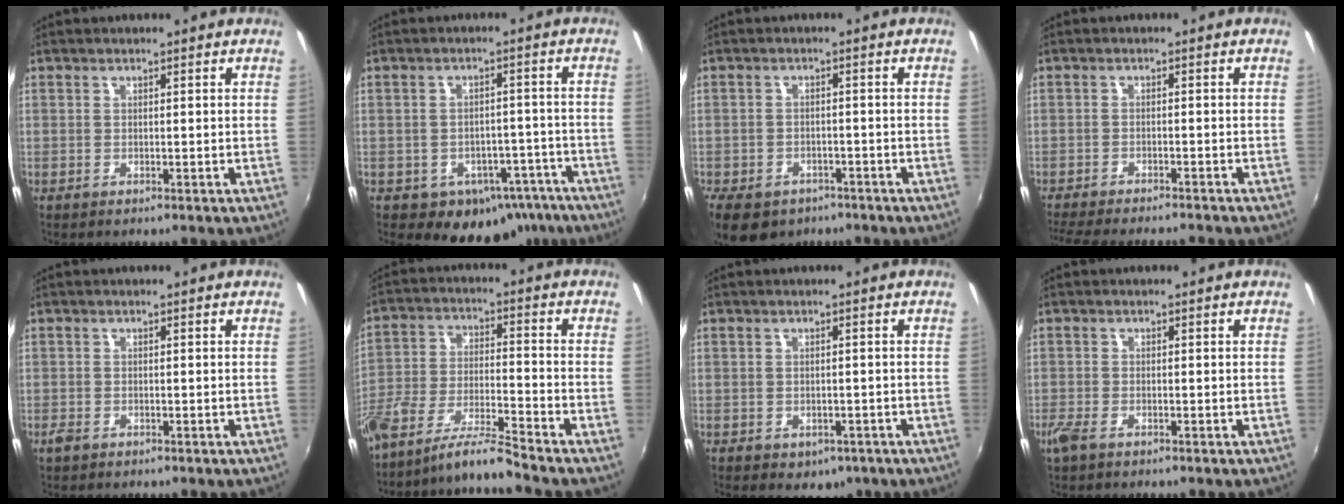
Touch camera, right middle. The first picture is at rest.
{"total": 11.6, "force": [-7.1, 8.3, 3.7], "torque": [-0.065, 0.029, -0.057]}
{"total": 11.3, "force": [-7.2, 7.0, 5.1], "torque": [-0.132, -0.020, -0.108]}
{"total": 10.7, "force": [-9.6, 1.1, 4.6], "torque": [-0.110, -0.019, -0.153]}
{"total": 1.5, "force": [-1.1, 0.9, 0.7], "torque": [-0.016, -0.004, -0.022]}
{"total": 9.8, "force": [-8.7, -1.2, 4.2], "torque": [-0.086, -0.004, -0.168]}
{"total": 3.7, "force": [-1.7, 2.8, 1.8], "torque": [-0.037, -0.010, -0.014]}
{"total": 2.7, "force": [-1.8, 1.1, 1.7], "torque": [-0.040, -0.008, -0.035]}